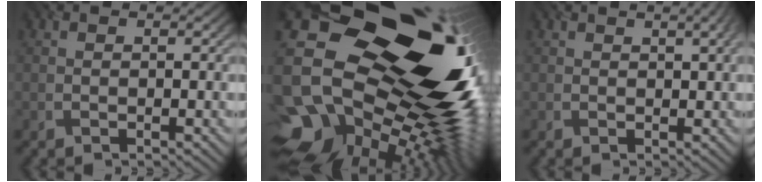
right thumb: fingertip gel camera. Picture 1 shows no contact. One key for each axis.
{"total": 20.0, "fx": -1.0, "fy": 14.6, "fz": 13.7, "tx": -0.287, "ty": -0.039, "tz": -0.010}
{"total": 2.1, "fx": 1.2, "fy": 0.6, "fz": 1.6, "tx": -0.022, "ty": 0.003, "tz": 0.020}